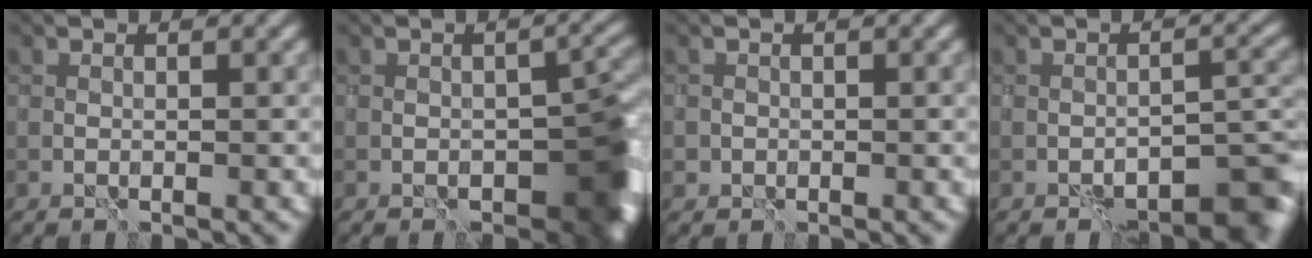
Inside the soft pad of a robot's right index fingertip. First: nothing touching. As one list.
[{"total": 8.2, "force": [-3.9, 4.1, 5.9], "torque": [-0.062, -0.011, -0.045]}, {"total": 0.9, "force": [-0.3, 0.7, -0.4], "torque": [0.012, 0.001, -0.006]}, {"total": 6.5, "force": [-5.0, 2.1, 3.7], "torque": [-0.033, 0.008, -0.068]}]